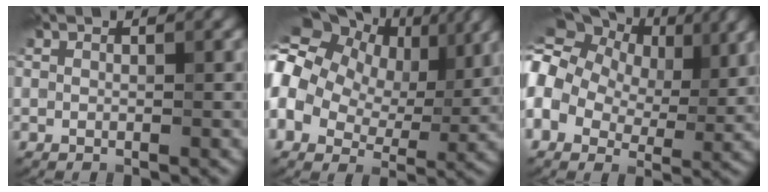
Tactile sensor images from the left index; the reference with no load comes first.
{"total": 14.2, "force": [3.9, 9.7, 9.6], "torque": [-0.189, 0.033, 0.072]}
{"total": 12.7, "force": [4.0, 8.7, 8.4], "torque": [-0.170, 0.038, 0.074]}